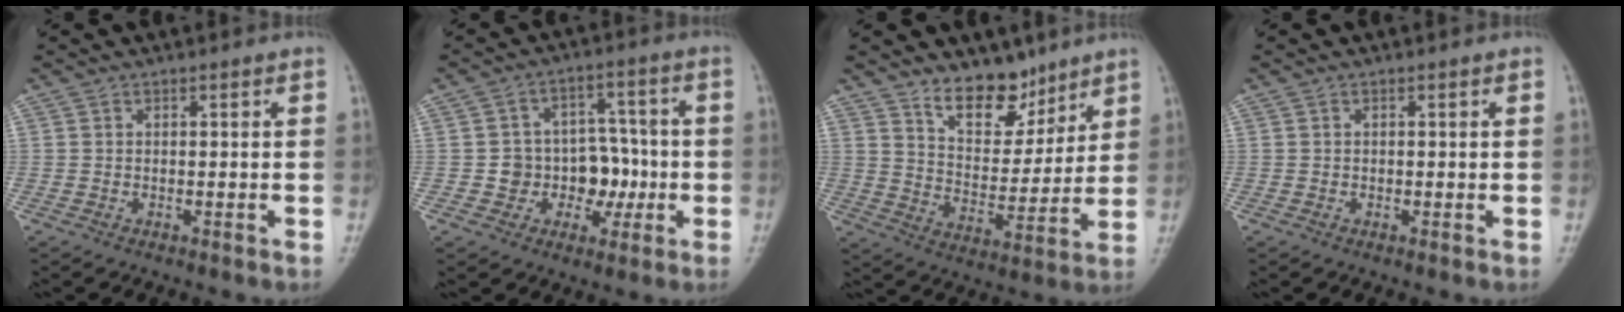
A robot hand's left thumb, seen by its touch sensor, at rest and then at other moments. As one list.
[{"total": 9.7, "force": [-2.0, 7.8, 5.3], "torque": [-0.020, 0.036, -0.030]}, {"total": 10.8, "force": [8.1, 5.5, 4.5], "torque": [-0.040, -0.064, 0.146]}, {"total": 0.0}]